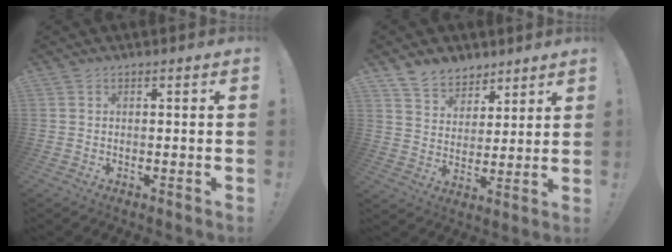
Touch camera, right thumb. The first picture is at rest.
{"total": 8.5, "force": [6.7, 5.1, 0.9], "torque": [-0.020, -0.052, 0.133]}